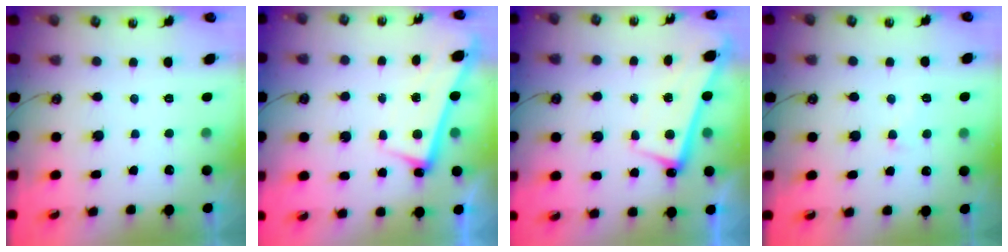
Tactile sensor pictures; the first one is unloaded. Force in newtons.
{"total": 2.8, "press": 2.7, "slide": 0.8}
{"total": 2.8, "press": 2.6, "slide": 1.0}
{"total": 1.0, "press": 0.9, "slide": 0.5}